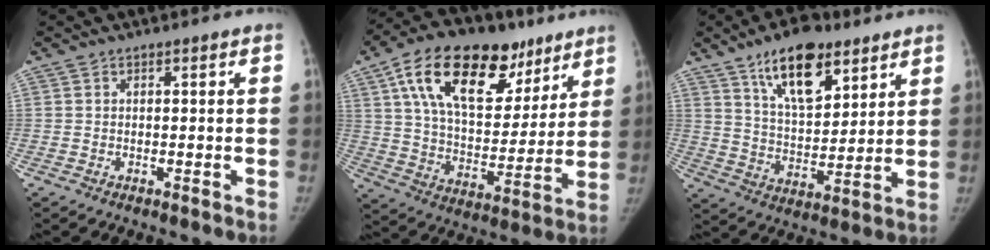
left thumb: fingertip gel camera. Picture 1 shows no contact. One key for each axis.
{"total": 25.8, "fx": 13.7, "fy": 13.9, "fz": 16.9, "tx": -0.238, "ty": -0.012, "tz": 0.229}
{"total": 15.2, "fx": 9.3, "fy": 6.9, "fz": 10.0, "tx": -0.125, "ty": -0.045, "tz": 0.162}